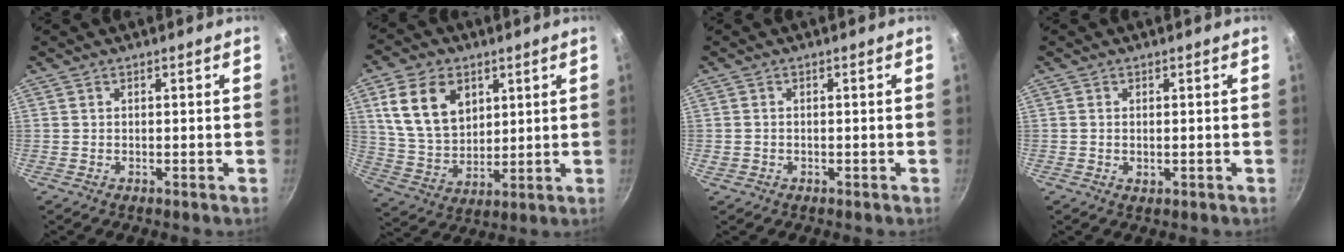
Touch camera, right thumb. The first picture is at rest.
{"total": 14.2, "force": [5.3, 10.0, 8.6], "torque": [-0.133, -0.019, 0.109]}
{"total": 1.0, "force": [-0.4, 0.9, 0.4], "torque": [-0.007, 0.002, -0.003]}
{"total": 1.2, "force": [-0.1, 0.8, 1.0], "torque": [-0.016, -0.001, -0.001]}